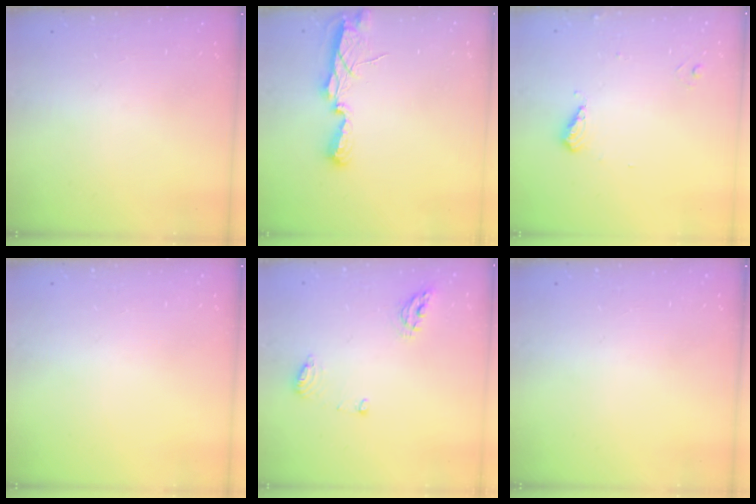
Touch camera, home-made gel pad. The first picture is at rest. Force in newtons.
{"total": 7.3, "press": 7.3, "slide": 0.5}
{"total": 5.0, "press": 4.9, "slide": 0.6}
{"total": 0.0}
{"total": 6.9, "press": 6.8, "slide": 0.9}
{"total": 0.0}